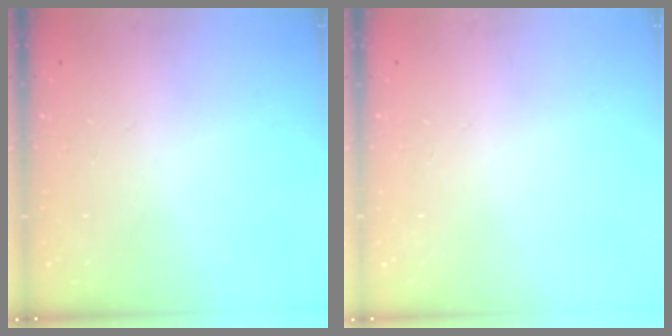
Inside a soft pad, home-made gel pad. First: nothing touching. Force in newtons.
{"total": 0.0}